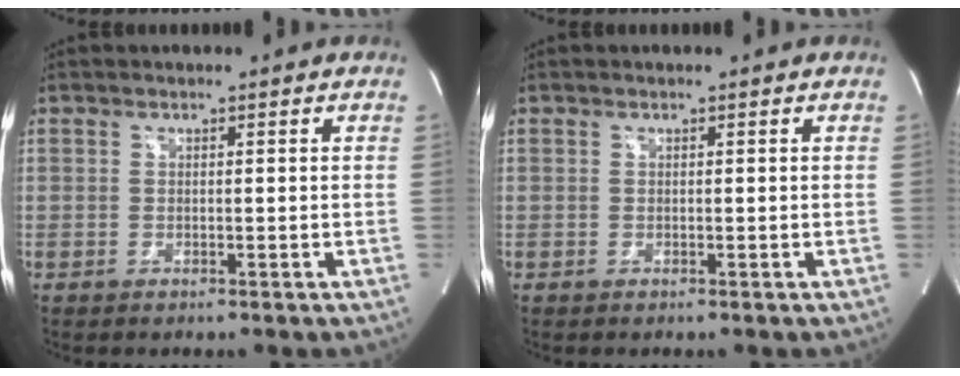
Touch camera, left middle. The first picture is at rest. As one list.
[{"total": 0.0}]